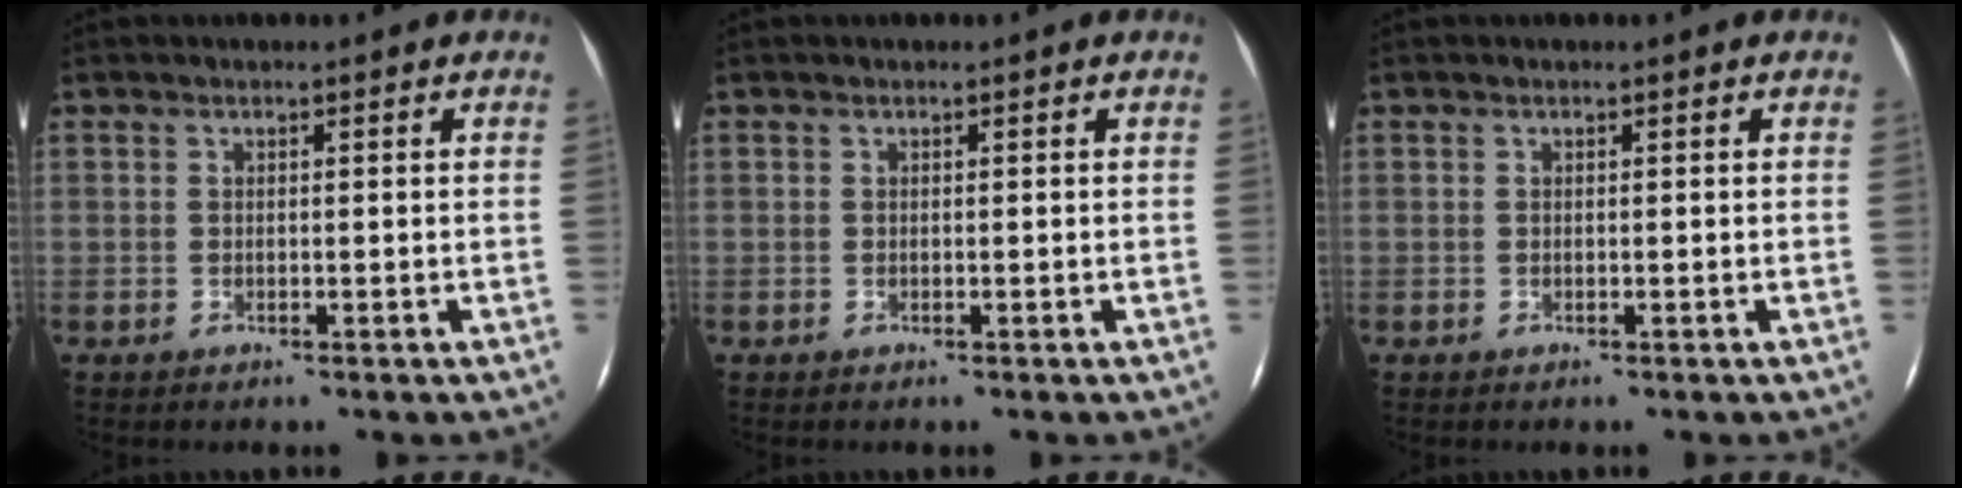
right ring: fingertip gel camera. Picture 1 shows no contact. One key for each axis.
{"total": 0.0}
{"total": 0.0}